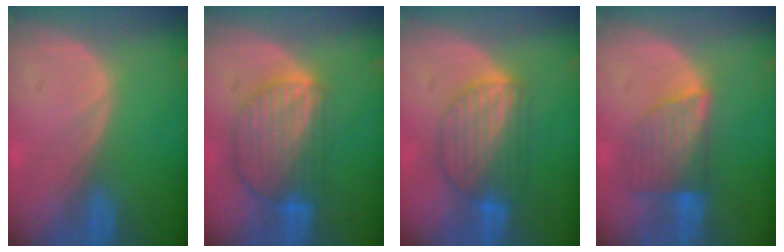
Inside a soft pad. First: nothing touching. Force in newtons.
{"total": 9.1, "press": 7.8, "slide": 4.8}
{"total": 7.4, "press": 7.2, "slide": 1.7}
{"total": 7.2, "press": 6.4, "slide": 3.3}